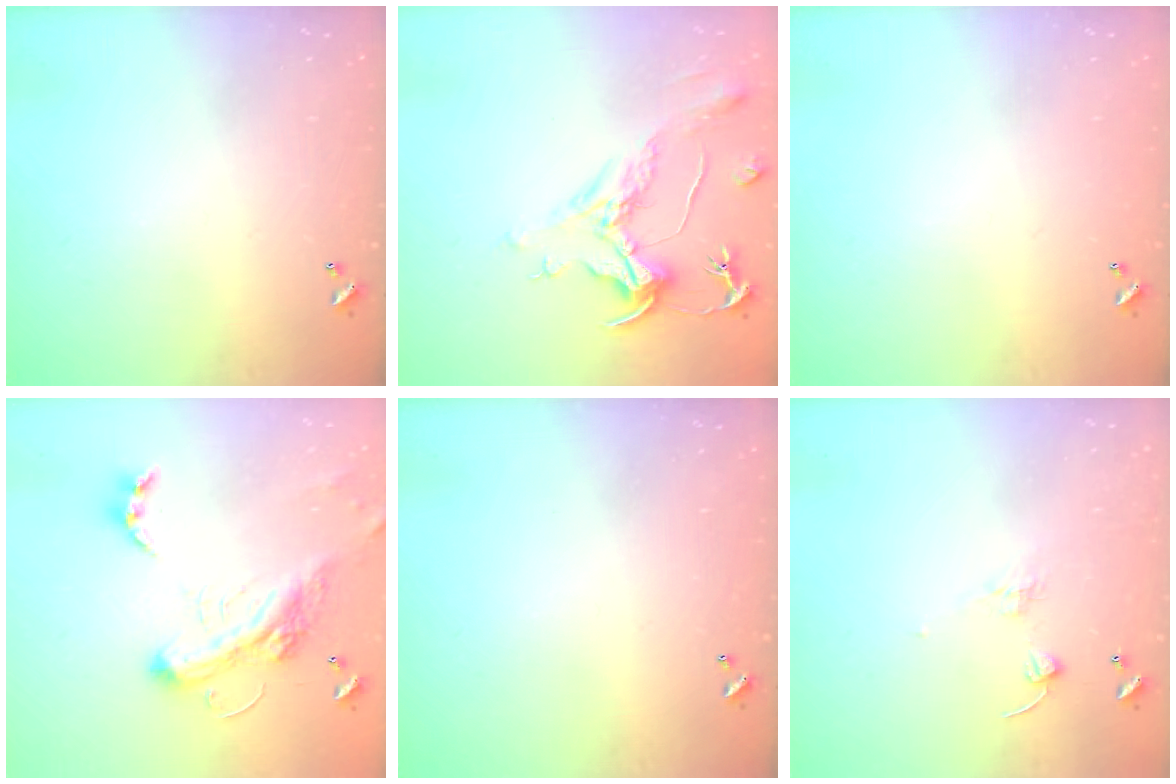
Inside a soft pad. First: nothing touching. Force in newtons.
{"total": 2.2, "press": 1.7, "slide": 1.4}
{"total": 0.0}
{"total": 7.8, "press": 7.6, "slide": 1.9}
{"total": 0.0}
{"total": 1.7, "press": 1.5, "slide": 0.7}